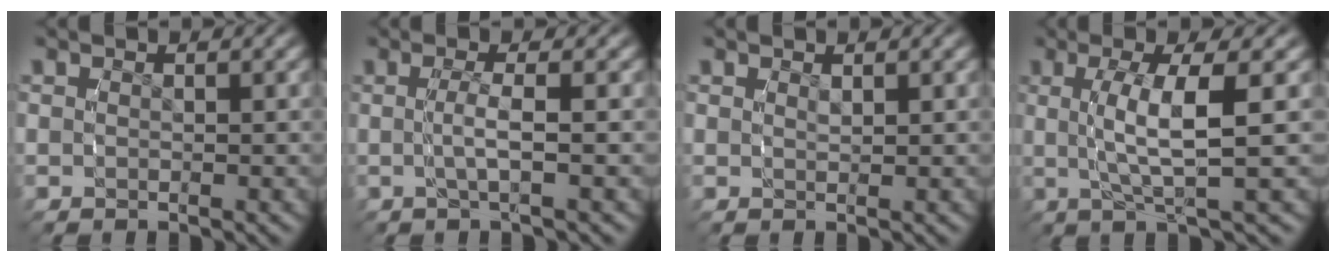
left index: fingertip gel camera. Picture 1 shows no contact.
{"total": 2.0, "force": [-0.2, -0.6, 1.9], "torque": [-0.035, 0.006, -0.008]}
{"total": 0.8, "force": [0.6, -0.5, -0.1], "torque": [0.013, 0.002, 0.011]}
{"total": 4.5, "force": [0.4, -0.1, 4.5], "torque": [-0.075, 0.013, 0.002]}